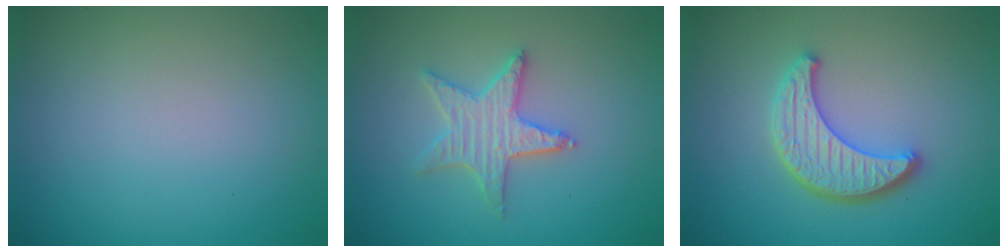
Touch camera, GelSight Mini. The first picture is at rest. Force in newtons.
{"total": 3.6, "press": 3.5, "slide": 0.7}
{"total": 4.1, "press": 3.6, "slide": 1.9}